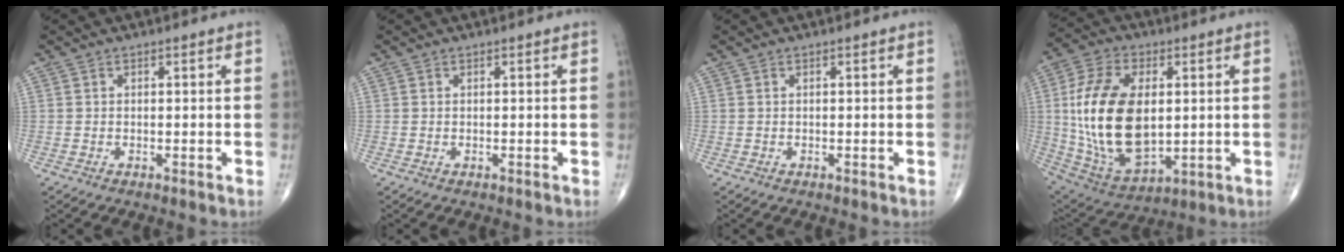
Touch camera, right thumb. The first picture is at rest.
{"total": 0.0}
{"total": 0.0}
{"total": 21.9, "force": [1.5, 12.6, 17.9], "torque": [-0.340, -0.011, 0.041]}